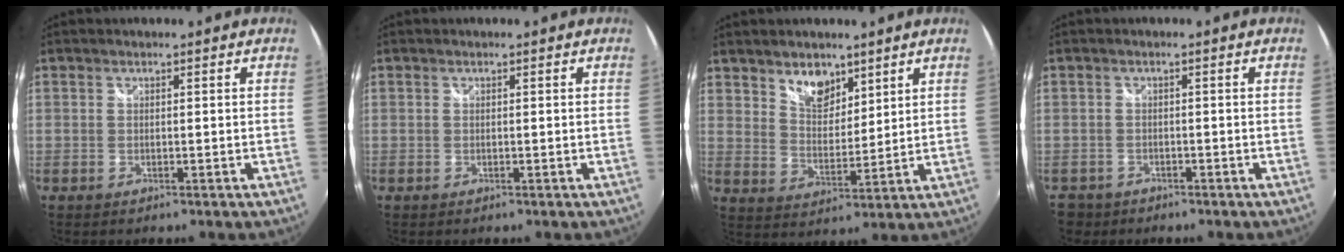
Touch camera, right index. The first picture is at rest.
{"total": 0.0}
{"total": 7.5, "force": [5.3, 4.2, 3.2], "torque": [-0.040, 0.003, 0.097]}
{"total": 3.5, "force": [-2.1, 2.7, 0.5], "torque": [-0.023, 0.000, -0.036]}